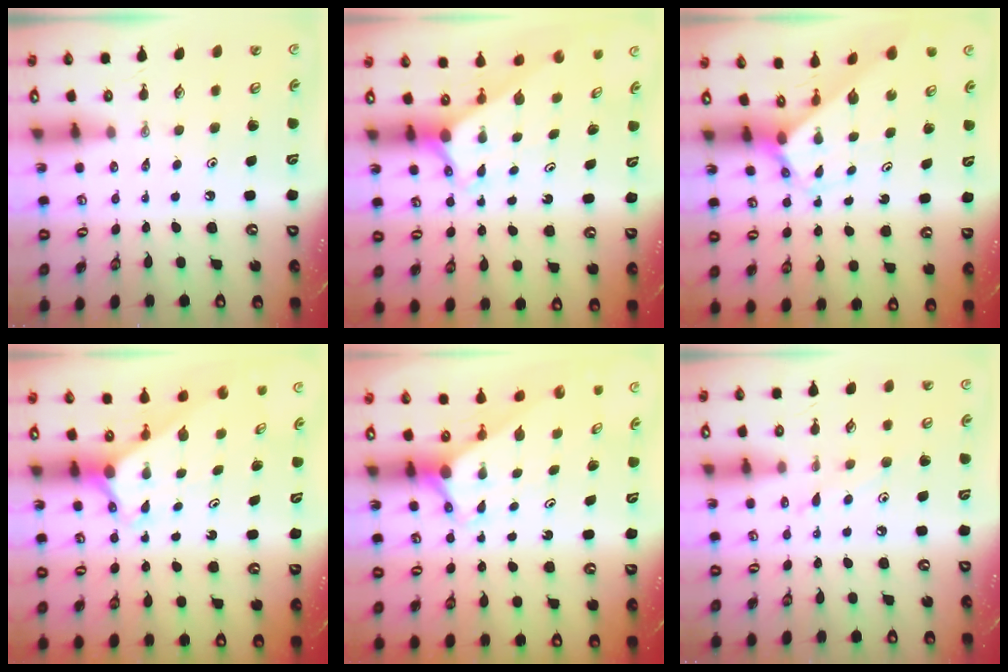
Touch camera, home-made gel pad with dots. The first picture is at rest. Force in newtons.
{"total": 2.6, "press": 2.6, "slide": 0.2}
{"total": 2.5, "press": 2.5, "slide": 0.2}
{"total": 2.6, "press": 2.6, "slide": 0.2}
{"total": 2.6, "press": 2.6, "slide": 0.1}
{"total": 5.2, "press": 5.2, "slide": 0.1}